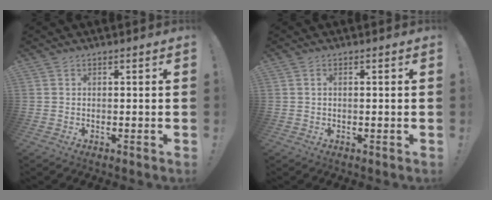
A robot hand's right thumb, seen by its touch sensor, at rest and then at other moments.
{"total": 0.9, "force": [0.1, 0.1, 0.8], "torque": [-0.020, 0.002, 0.002]}